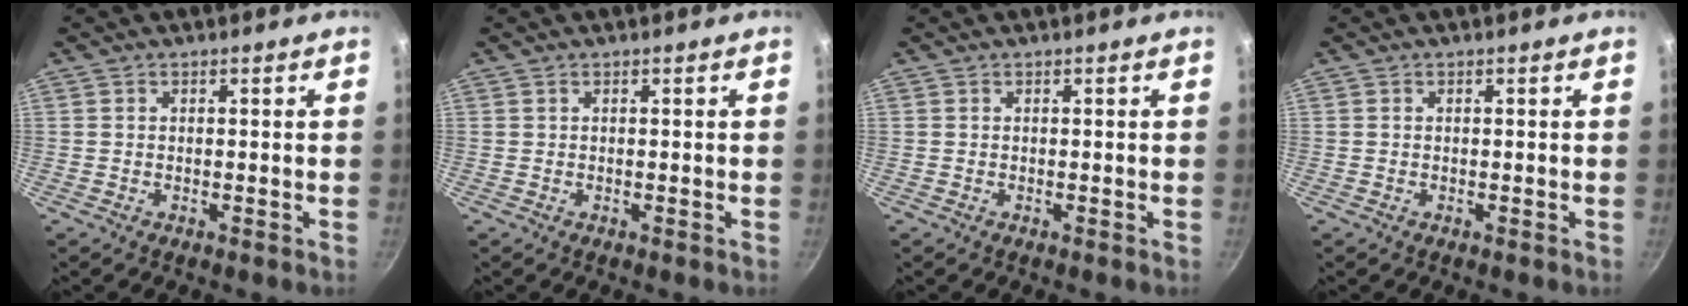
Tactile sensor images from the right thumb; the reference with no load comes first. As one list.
[{"total": 0.0}, {"total": 0.0}, {"total": 0.0}]